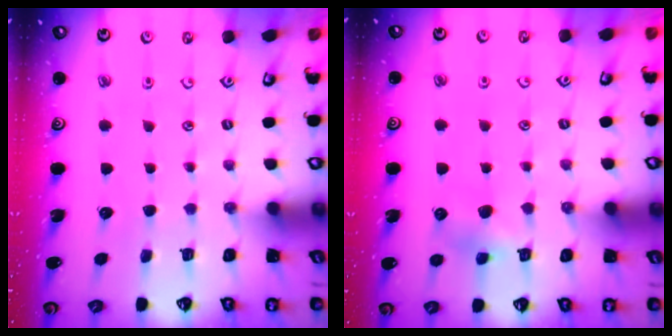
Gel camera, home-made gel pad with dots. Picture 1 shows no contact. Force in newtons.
{"total": 4.7, "press": 4.6, "slide": 0.5}